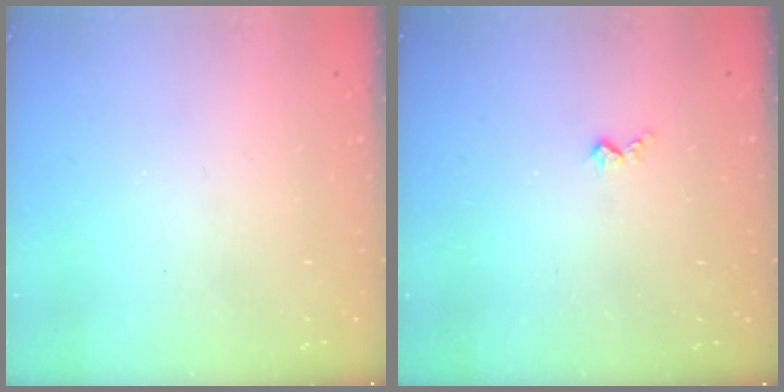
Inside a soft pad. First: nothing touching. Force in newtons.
{"total": 3.7, "press": 3.7, "slide": 0.5}